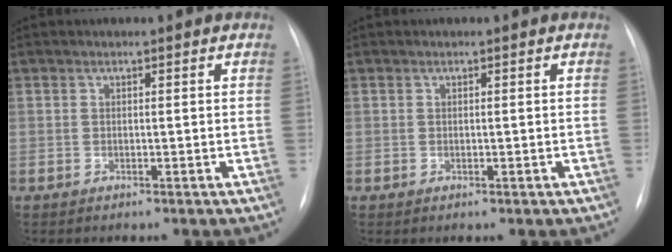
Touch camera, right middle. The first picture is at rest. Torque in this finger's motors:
{"motor_torque": [-0.04, -0.04, 0.05, 0.02]}